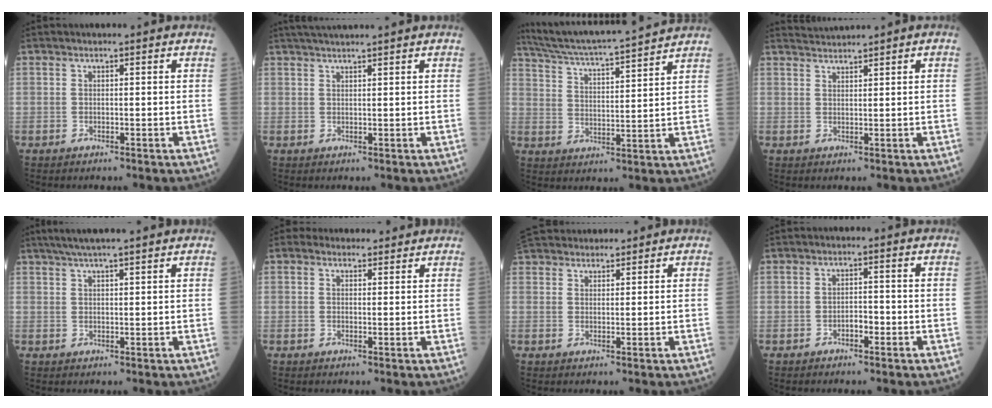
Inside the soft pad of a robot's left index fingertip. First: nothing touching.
{"total": 5.9, "force": [5.1, -0.8, 2.9], "torque": [-0.043, 0.028, 0.081]}
{"total": 17.0, "force": [15.7, -0.6, 6.3], "torque": [-0.125, 0.005, 0.240]}
{"total": 2.2, "force": [1.9, -0.9, -0.1], "torque": [-0.003, 0.009, 0.048]}
{"total": 7.9, "force": [6.6, -0.5, 4.4], "torque": [-0.068, 0.028, 0.099]}
{"total": 3.7, "force": [3.5, 1.2, -0.1], "torque": [0.001, 0.011, 0.043]}
{"total": 8.9, "force": [8.3, 2.4, 2.1], "torque": [-0.033, 0.036, 0.139]}
{"total": 1.7, "force": [-0.9, 0.7, 1.2], "torque": [-0.016, 0.004, -0.016]}